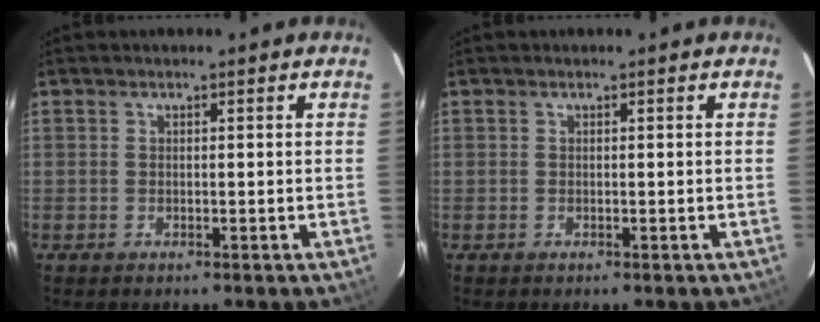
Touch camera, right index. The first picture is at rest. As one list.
[{"total": 0.0}]